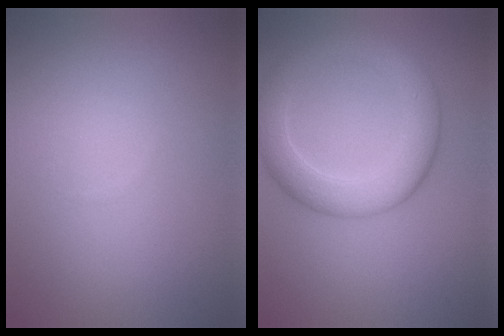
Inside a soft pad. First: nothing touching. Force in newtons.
{"total": 5.2, "press": 5.2, "slide": 0.2}